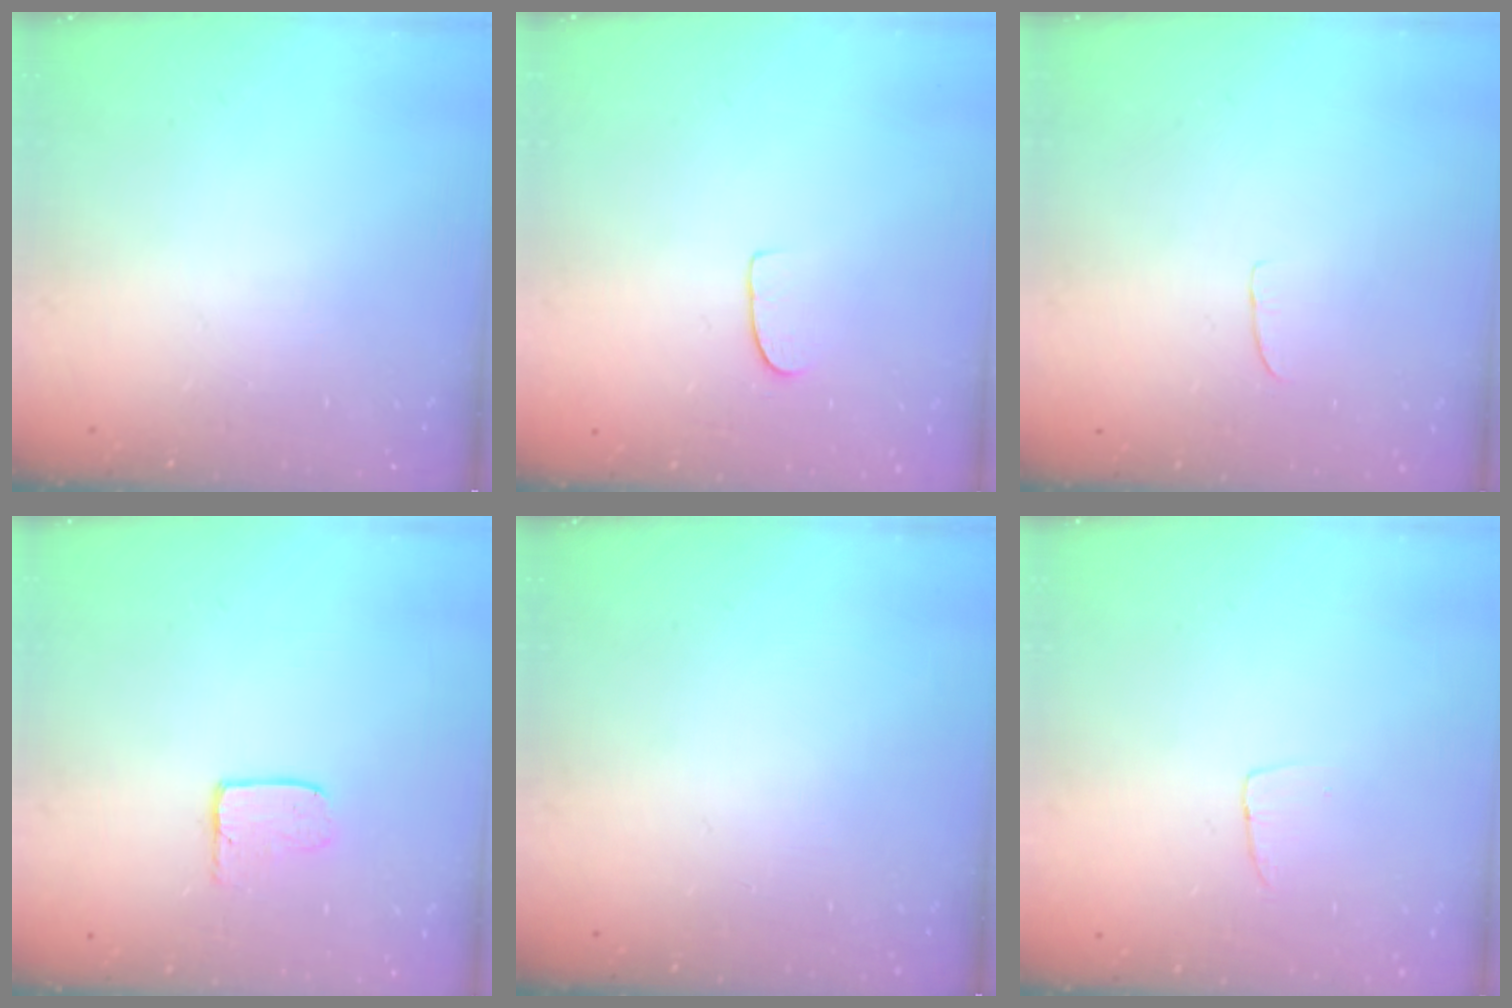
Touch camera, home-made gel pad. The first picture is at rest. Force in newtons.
{"total": 5.4, "press": 5.4, "slide": 0.3}
{"total": 3.7, "press": 3.7, "slide": 0.3}
{"total": 4.0, "press": 4.0, "slide": 0.4}
{"total": 0.0}
{"total": 2.9, "press": 2.9, "slide": 0.1}